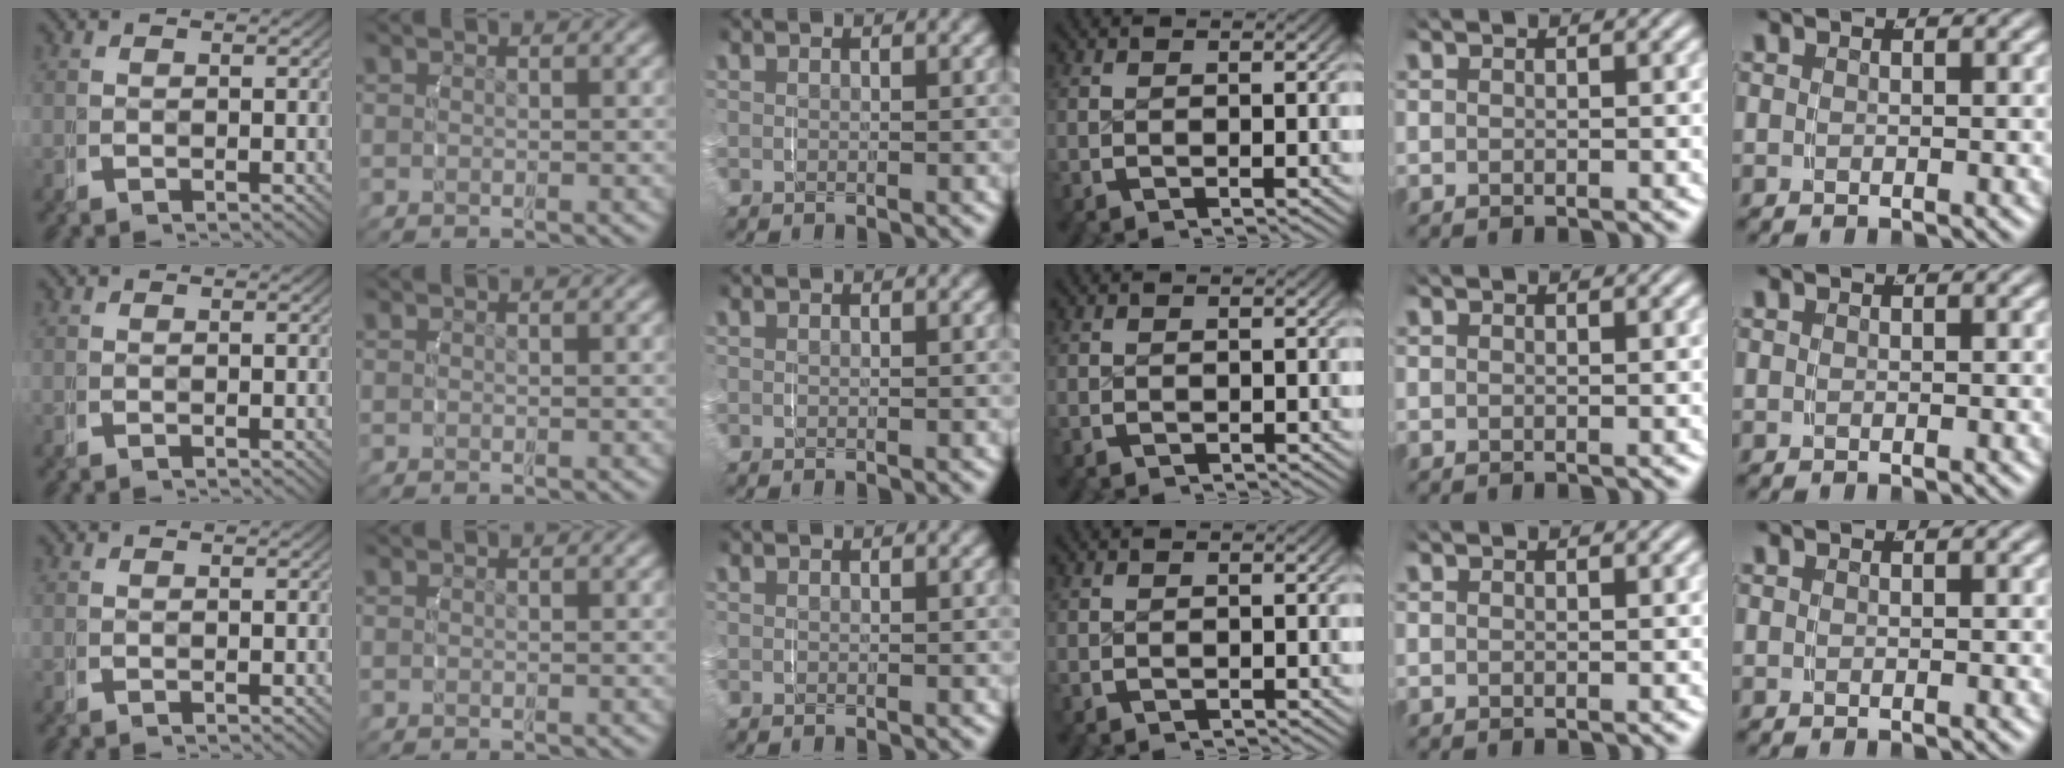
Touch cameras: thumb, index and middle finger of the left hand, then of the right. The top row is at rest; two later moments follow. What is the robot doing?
{"motion": "grasp_and_lifting", "object": "router"}